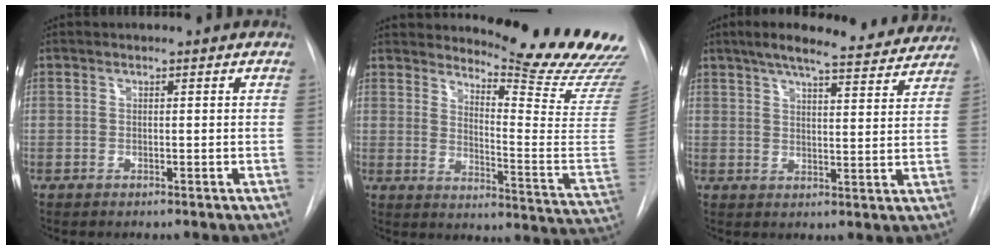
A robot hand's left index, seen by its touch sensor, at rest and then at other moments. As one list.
[{"total": 20.3, "force": [18.3, 0.6, 8.9], "torque": [-0.125, -0.130, 0.222]}, {"total": 17.2, "force": [15.2, 3.1, 7.4], "torque": [-0.107, 0.012, 0.192]}]